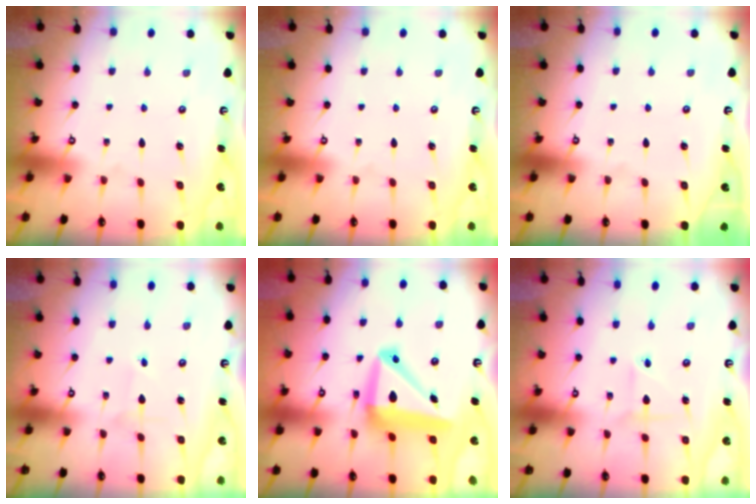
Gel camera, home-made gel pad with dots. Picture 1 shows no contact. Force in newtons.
{"total": 0.0}
{"total": 0.0}
{"total": 0.8, "press": 0.8, "slide": 0.0}
{"total": 13.6, "press": 13.4, "slide": 2.3}
{"total": 2.2, "press": 2.1, "slide": 0.6}